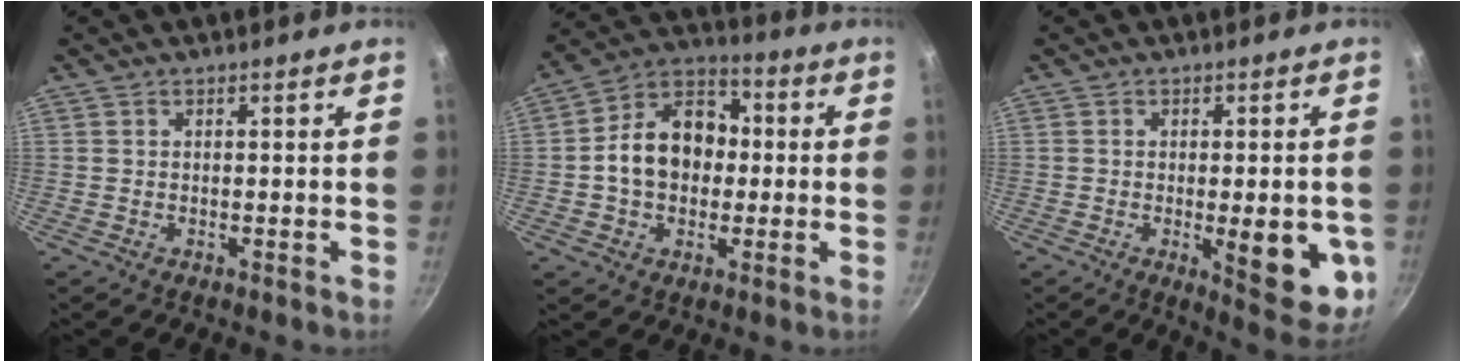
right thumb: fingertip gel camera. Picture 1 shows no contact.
{"total": 14.5, "force": [-0.1, 11.0, 9.5], "torque": [-0.119, 0.034, -0.021]}
{"total": 12.6, "force": [-2.6, 4.1, 11.6], "torque": [-0.121, -0.007, -0.026]}